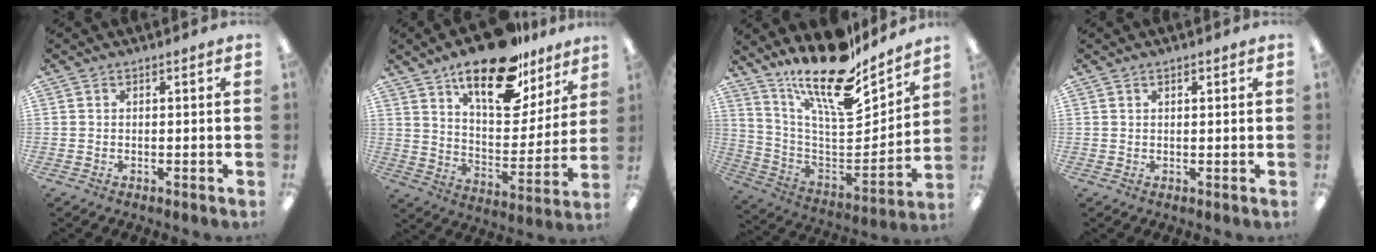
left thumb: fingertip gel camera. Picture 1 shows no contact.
{"total": 22.0, "force": [15.5, 9.0, 12.7], "torque": [-0.197, -0.091, 0.261]}
{"total": 21.1, "force": [16.6, 6.0, 11.5], "torque": [-0.197, -0.128, 0.281]}
{"total": 1.3, "force": [0.7, 0.6, 0.9], "torque": [-0.020, 0.001, 0.012]}